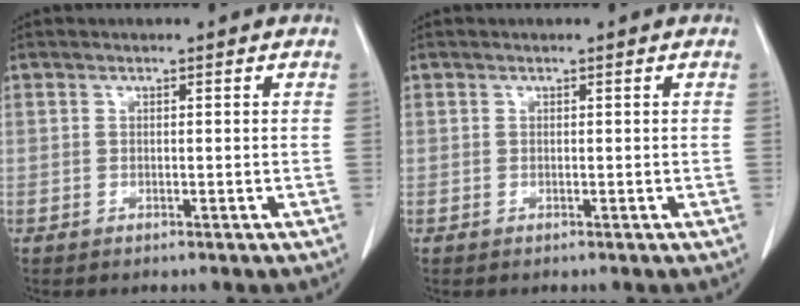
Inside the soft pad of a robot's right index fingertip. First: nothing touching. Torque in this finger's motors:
{"motor_torque": [0.00, 0.00, 0.00, 0.00]}